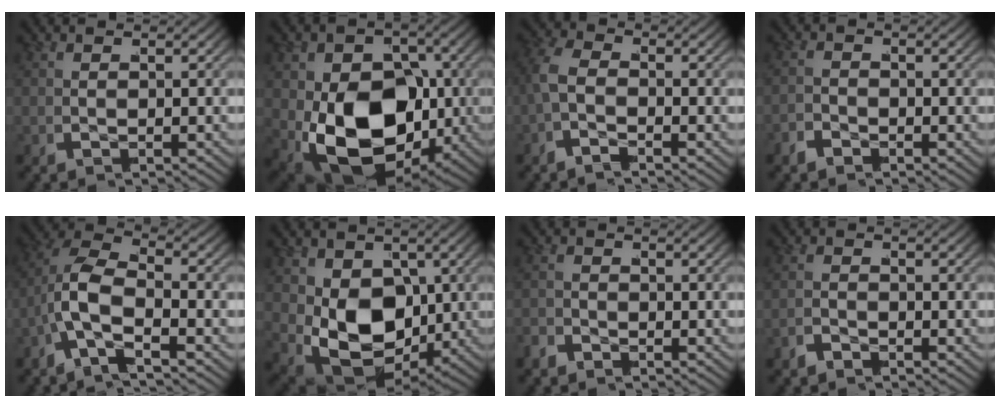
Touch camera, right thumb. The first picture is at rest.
{"total": 17.9, "force": [-2.6, 12.1, 13.0], "torque": [-0.271, -0.075, -0.008]}
{"total": 2.5, "force": [-0.9, 1.6, 1.6], "torque": [-0.048, -0.003, -0.023]}
{"total": 1.4, "force": [-1.3, 0.2, -0.5], "torque": [0.012, 0.002, -0.031]}
{"total": 7.5, "force": [-1.1, 5.0, 5.5], "torque": [-0.149, -0.025, -0.025]}
{"total": 12.6, "force": [-1.3, 8.8, 8.9], "torque": [-0.196, -0.064, 0.008]}
{"total": 1.5, "force": [-1.3, 0.2, -0.7], "torque": [0.016, 0.000, -0.030]}
{"total": 1.4, "force": [-1.3, -0.1, -0.6], "torque": [0.014, 0.005, -0.032]}